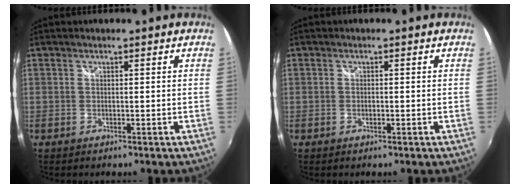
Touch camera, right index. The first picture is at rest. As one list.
[{"total": 0.7, "force": [-0.3, 0.3, 0.5], "torque": [-0.011, 0.000, -0.006]}]